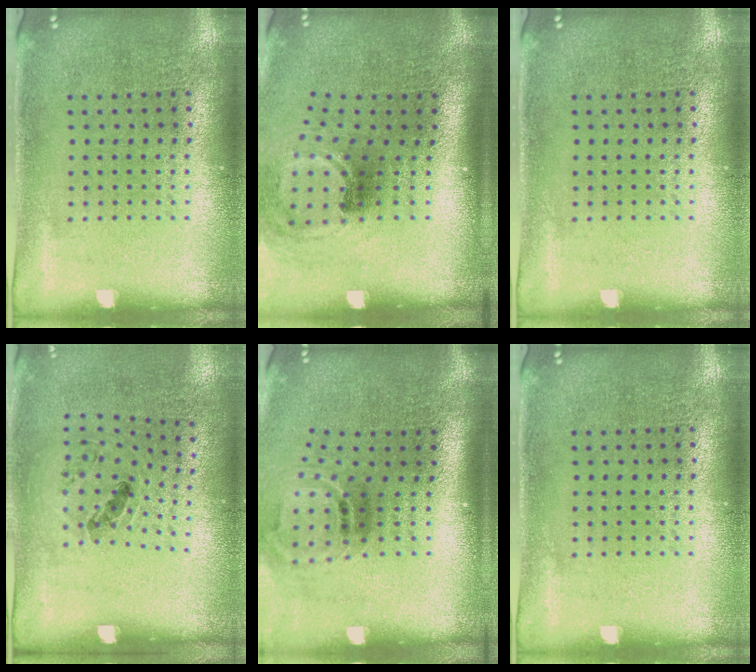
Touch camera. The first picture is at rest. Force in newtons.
{"total": 1.9, "press": 1.2, "slide": 1.4}
{"total": 0.0}
{"total": 1.1, "press": 0.7, "slide": 0.9}
{"total": 1.8, "press": 1.1, "slide": 1.5}
{"total": 0.0}